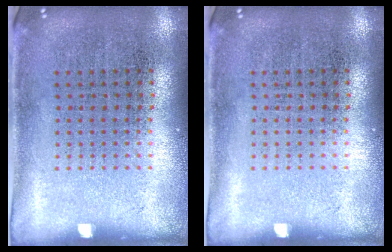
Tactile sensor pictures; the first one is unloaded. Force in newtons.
{"total": 0.0}